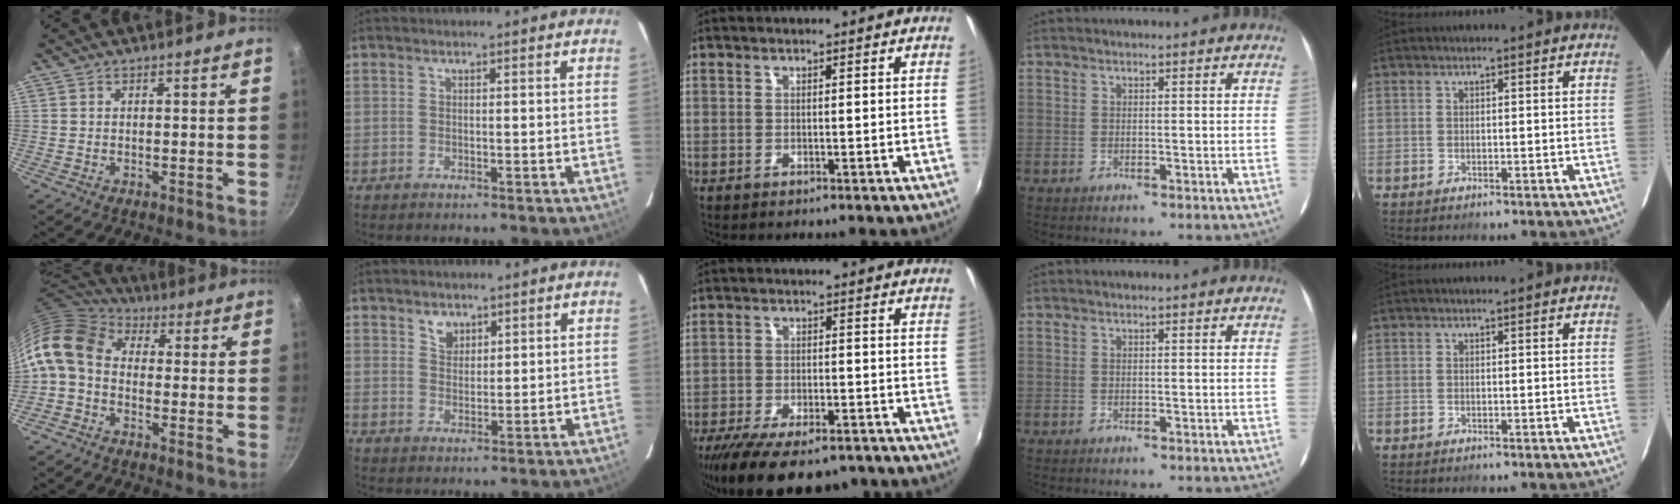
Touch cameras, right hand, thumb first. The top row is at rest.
{"thumb": {"total": 12.0, "force": [-0.5, 8.9, 8.0], "torque": [-0.155, 0.033, -0.031]}, "index": {"total": 3.2, "force": [2.0, 2.2, 1.1], "torque": [-0.009, 0.005, 0.036]}, "middle": {"total": 17.1, "force": [-12.8, 6.3, 9.4], "torque": [-0.193, -0.041, -0.195]}}